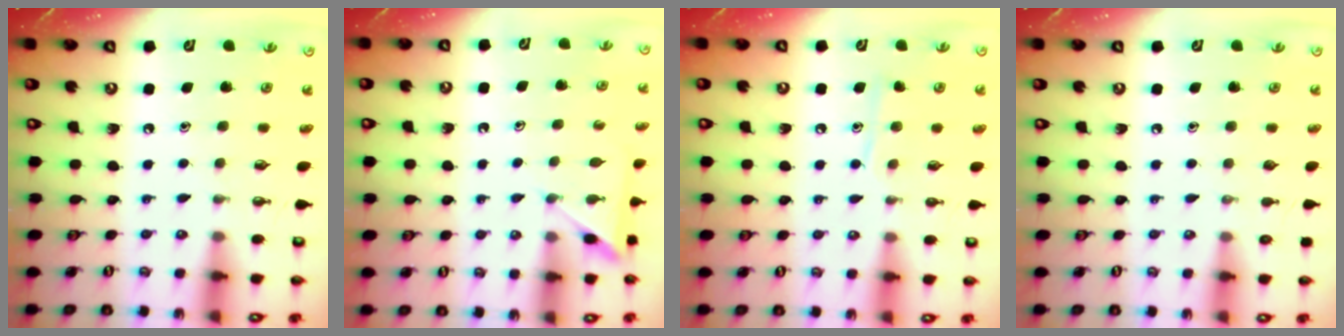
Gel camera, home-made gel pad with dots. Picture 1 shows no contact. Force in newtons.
{"total": 5.6, "press": 5.6, "slide": 0.5}
{"total": 7.4, "press": 7.4, "slide": 0.8}
{"total": 0.0}